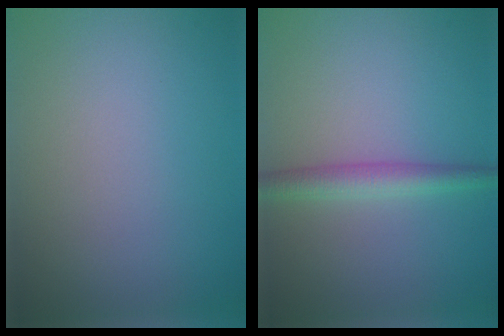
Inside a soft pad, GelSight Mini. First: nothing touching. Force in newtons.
{"total": 2.5, "press": 2.5, "slide": 0.1}